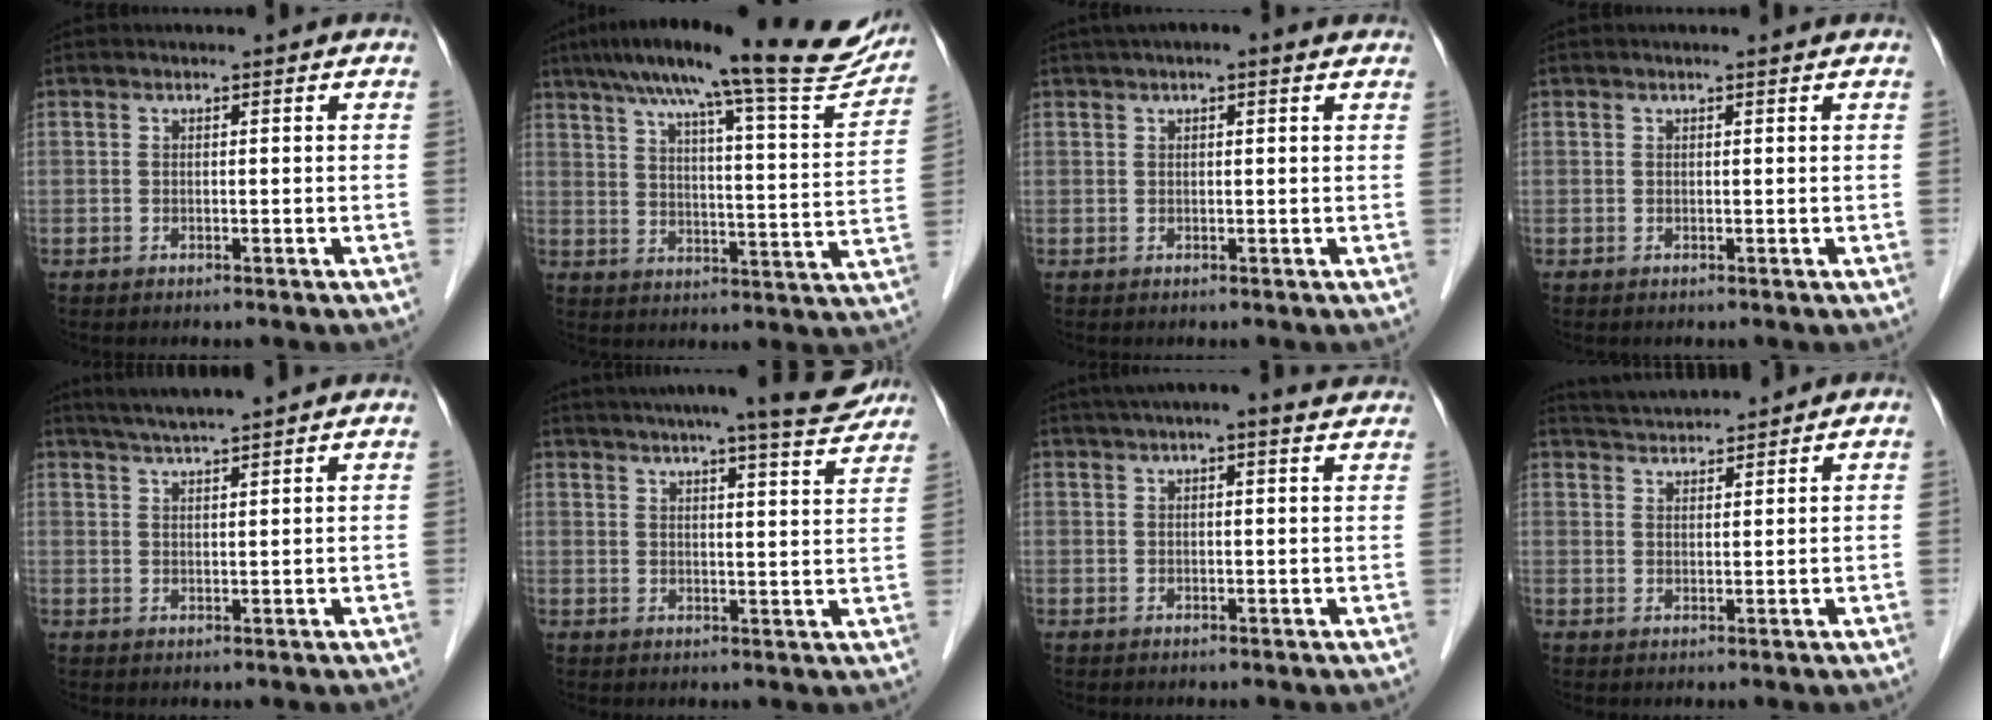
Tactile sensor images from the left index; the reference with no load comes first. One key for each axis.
{"total": 24.8, "fx": 20.8, "fy": 2.3, "fz": 13.4, "tx": -0.199, "ty": -0.011, "tz": 0.269}
{"total": 5.0, "fx": 3.5, "fy": 0.9, "fz": 3.4, "tx": -0.053, "ty": 0.036, "tz": 0.050}
{"total": 0.8, "fx": 0.7, "fy": -0.1, "fz": 0.3, "tx": -0.012, "ty": 0.004, "tz": 0.011}
{"total": 5.9, "fx": 5.2, "fy": -0.5, "fz": 2.8, "tx": -0.054, "ty": 0.020, "tz": 0.088}
{"total": 13.2, "fx": 11.6, "fy": 0.6, "fz": 6.3, "tx": -0.088, "ty": -0.004, "tz": 0.136}
{"total": 9.1, "fx": 7.4, "fy": 1.3, "fz": 5.2, "tx": -0.078, "ty": 0.034, "tz": 0.090}
{"total": 4.6, "fx": 4.5, "fy": 0.4, "fz": 0.9, "tx": -0.022, "ty": 0.029, "tz": 0.083}